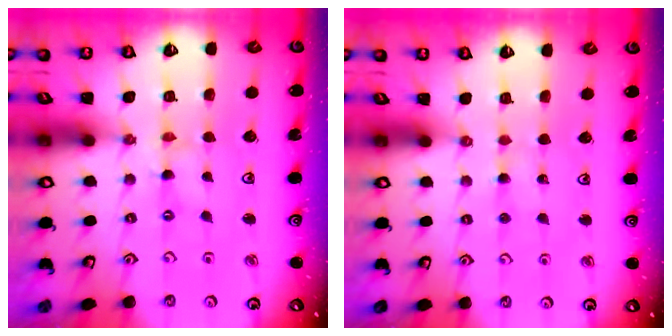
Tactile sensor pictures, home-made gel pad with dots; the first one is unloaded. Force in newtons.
{"total": 2.5, "press": 2.5, "slide": 0.4}